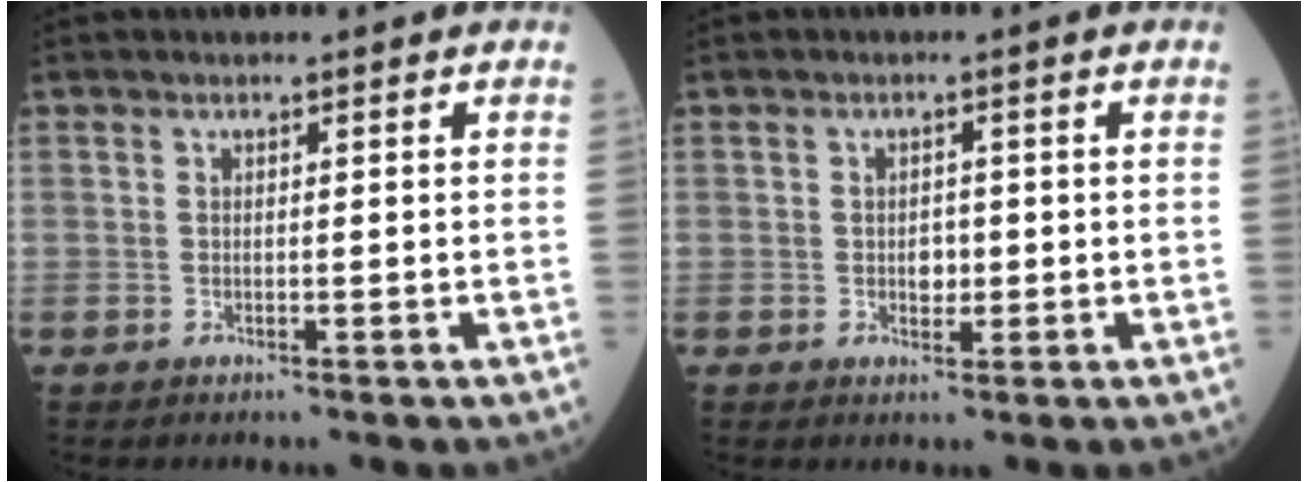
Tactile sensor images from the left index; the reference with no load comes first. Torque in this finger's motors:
{"motor_torque": [0.14, -0.09, 0.00, 0.00]}